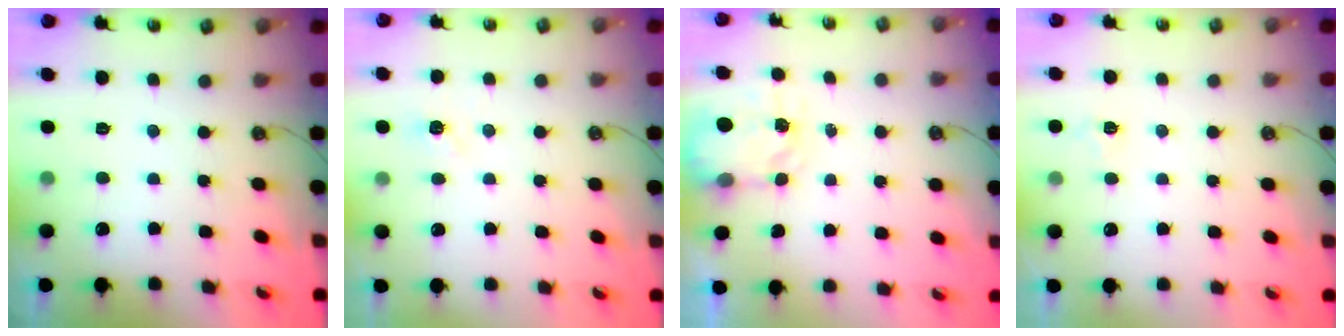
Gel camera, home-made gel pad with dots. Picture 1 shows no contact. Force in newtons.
{"total": 4.4, "press": 4.4, "slide": 0.3}
{"total": 3.9, "press": 3.9, "slide": 0.5}
{"total": 3.2, "press": 3.2, "slide": 0.6}